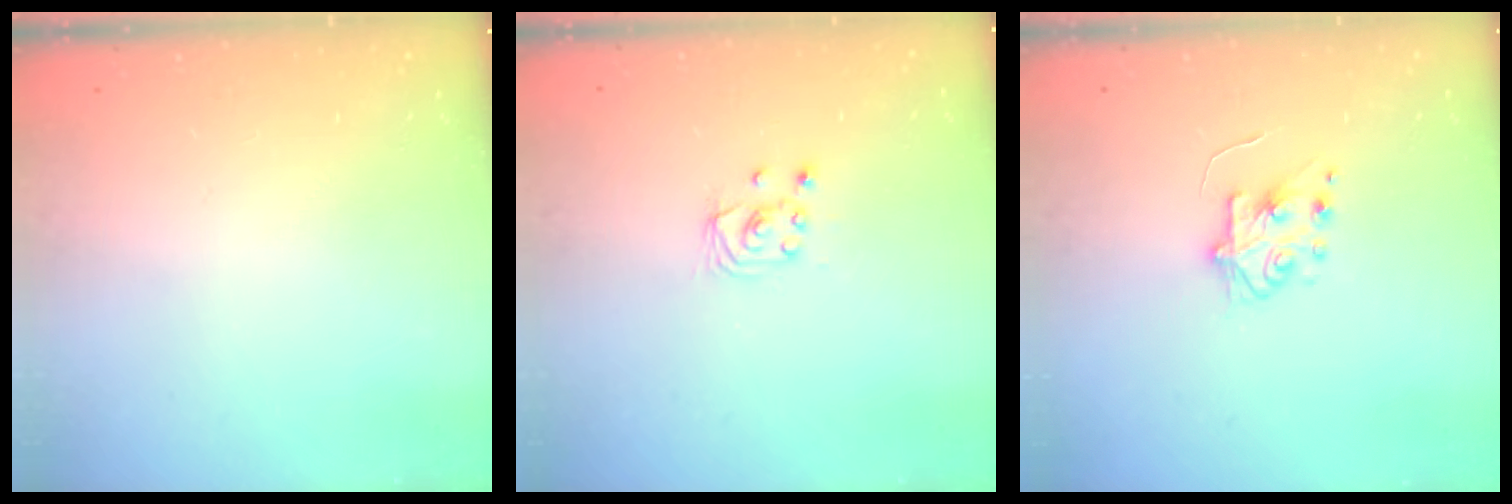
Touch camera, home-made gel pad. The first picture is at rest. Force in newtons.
{"total": 2.4, "press": 2.4, "slide": 0.2}
{"total": 5.8, "press": 5.8, "slide": 0.6}